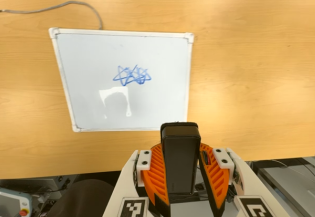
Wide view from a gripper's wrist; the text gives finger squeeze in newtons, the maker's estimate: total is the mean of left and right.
{"total": 9.2, "left": 7.9, "right": 10.5}